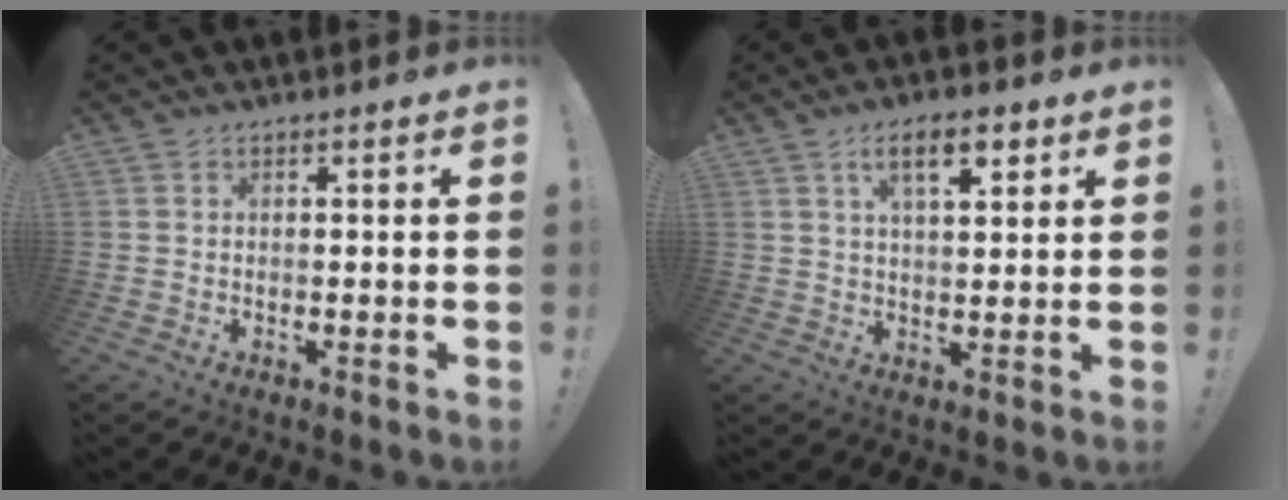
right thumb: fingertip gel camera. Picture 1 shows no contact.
{"total": 8.7, "force": [4.3, 3.3, 6.9], "torque": [-0.099, -0.009, 0.070]}